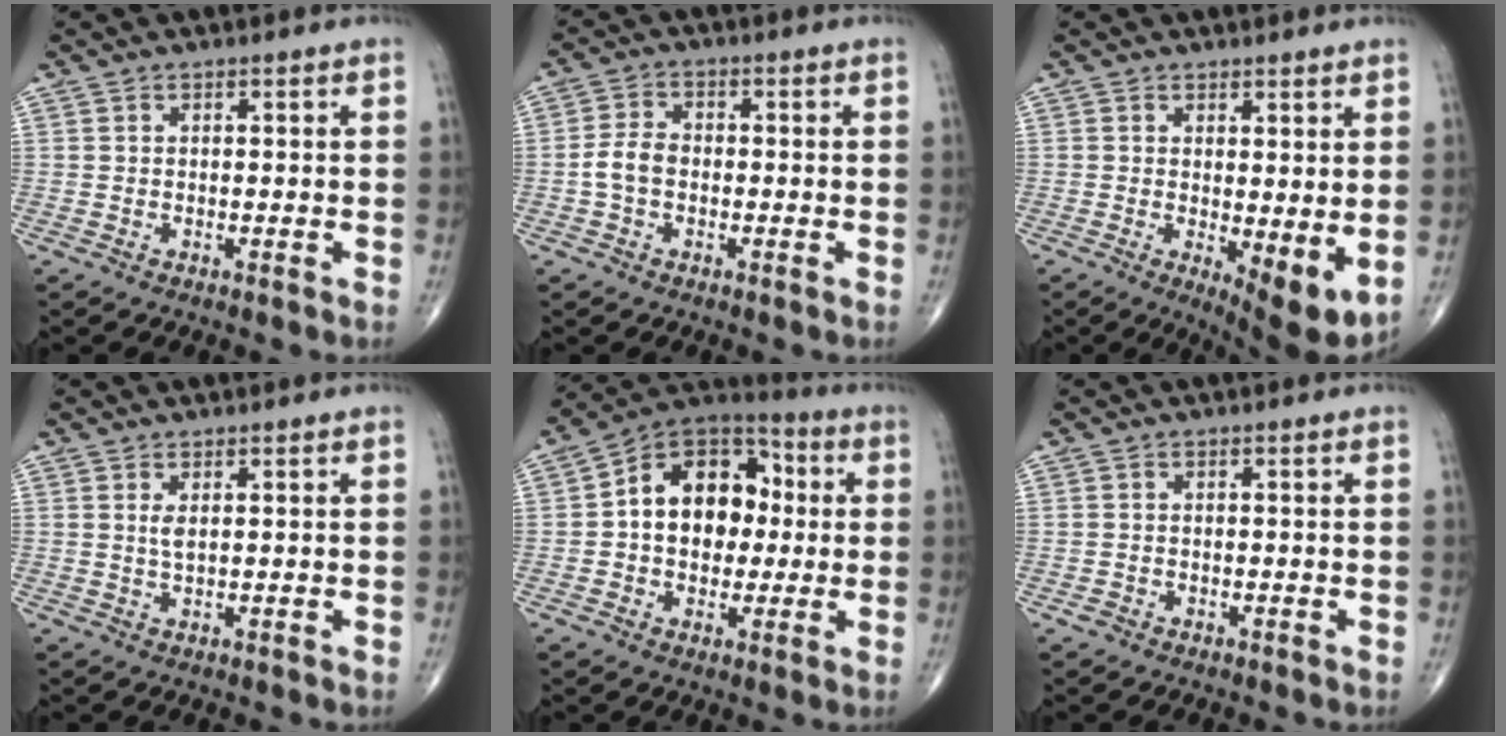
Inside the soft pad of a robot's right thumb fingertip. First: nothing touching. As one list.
[{"total": 4.3, "force": [-1.0, 3.0, 2.9], "torque": [-0.060, 0.016, -0.024]}, {"total": 7.9, "force": [-0.4, 2.7, 7.4], "torque": [-0.103, -0.023, 0.002]}, {"total": 1.6, "force": [0.5, 0.5, 1.5], "torque": [-0.031, -0.004, 0.013]}, {"total": 16.2, "force": [1.2, 11.5, 11.4], "torque": [-0.127, 0.032, 0.008]}, {"total": 1.2, "force": [-0.6, 1.0, 0.4], "torque": [-0.009, 0.005, -0.010]}]